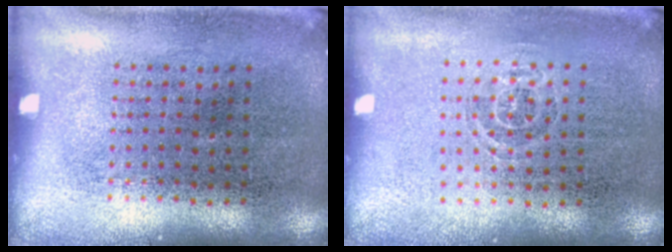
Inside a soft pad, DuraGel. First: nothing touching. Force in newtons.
{"total": 0.8, "press": 0.6, "slide": 0.6}